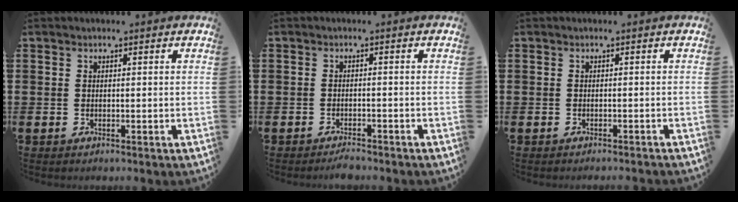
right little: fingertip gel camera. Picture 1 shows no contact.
{"total": 1.4, "force": [-1.4, 0.1, 0.3], "torque": [-0.009, 0.001, -0.027]}
{"total": 0.6, "force": [-0.6, -0.1, 0.1], "torque": [-0.001, -0.002, -0.012]}